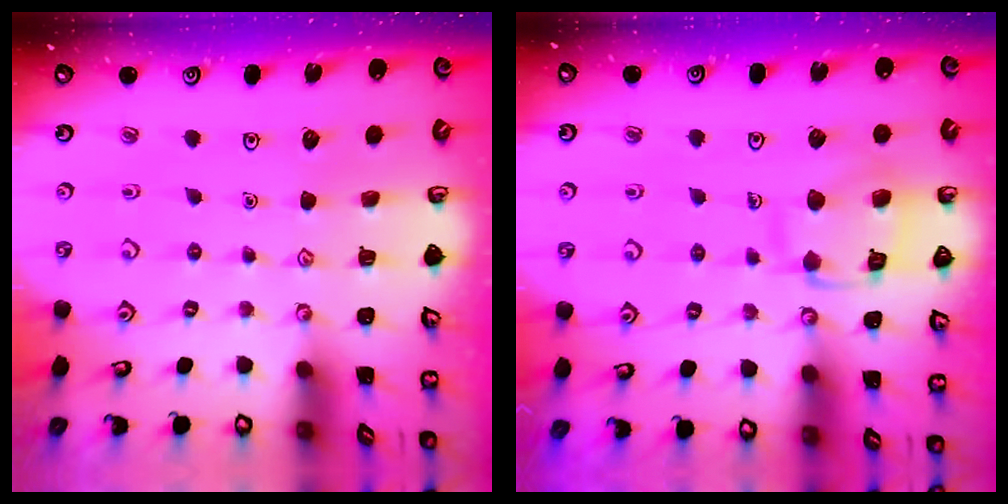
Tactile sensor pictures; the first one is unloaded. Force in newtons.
{"total": 11.6, "press": 11.5, "slide": 0.8}